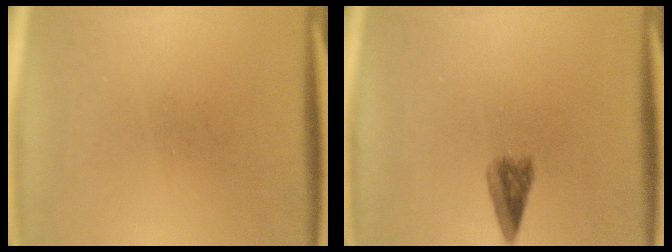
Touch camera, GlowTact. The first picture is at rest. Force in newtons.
{"total": 3.0}